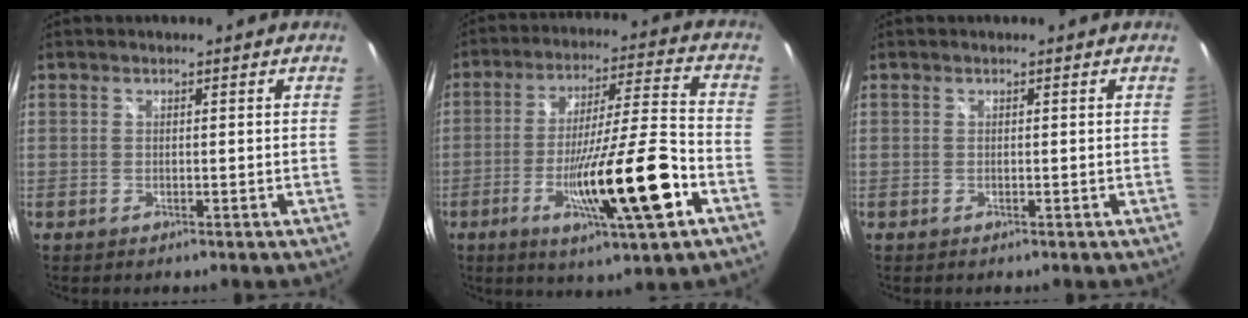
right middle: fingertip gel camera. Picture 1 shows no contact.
{"total": 17.7, "force": [-7.0, 1.1, 16.2], "torque": [-0.288, -0.025, -0.117]}
{"total": 0.0}